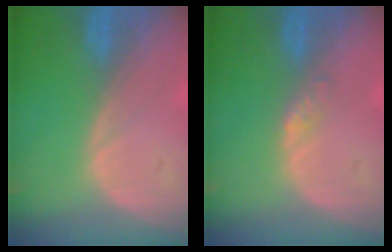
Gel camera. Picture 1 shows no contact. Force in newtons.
{"total": 1.4, "press": 1.4, "slide": 0.1}